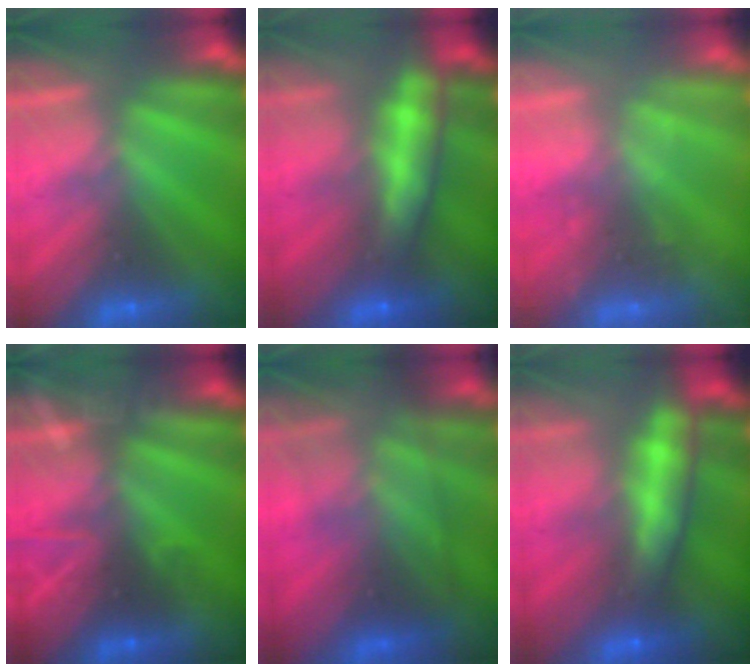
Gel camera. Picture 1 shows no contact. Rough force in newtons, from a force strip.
{"total": 9.7}
{"total": 2.2}
{"total": 2.9}
{"total": 4.9}
{"total": 9.7}